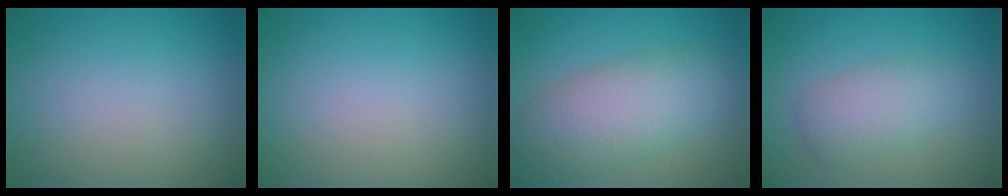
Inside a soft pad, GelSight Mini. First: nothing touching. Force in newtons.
{"total": 0.0}
{"total": 6.7, "press": 6.7, "slide": 0.5}
{"total": 3.6, "press": 3.6, "slide": 0.0}